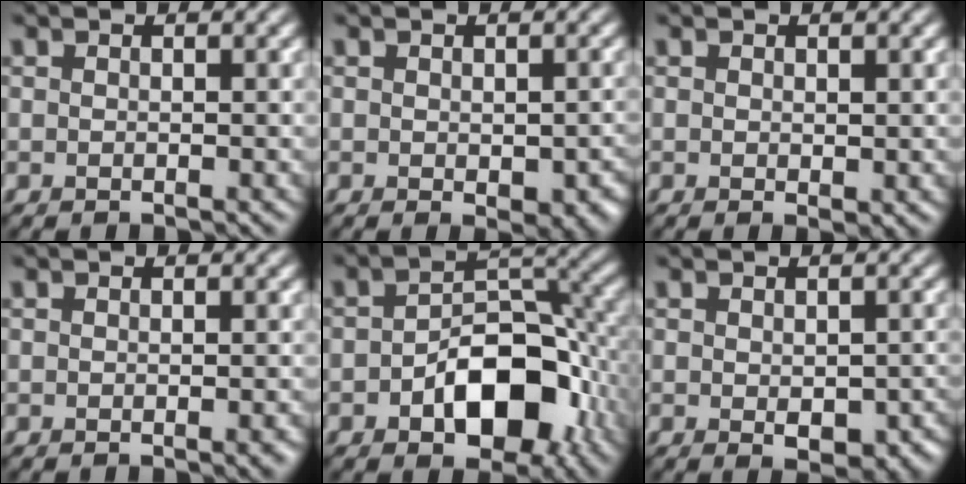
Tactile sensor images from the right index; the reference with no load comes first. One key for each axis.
{"total": 3.6, "fx": -0.8, "fy": 1.8, "fz": 3.0, "tx": -0.036, "ty": -0.010, "tz": -0.004}
{"total": 0.7, "fx": 0.1, "fy": 0.2, "fz": 0.7, "tx": -0.008, "ty": -0.002, "tz": 0.002}
{"total": 1.1, "fx": -0.4, "fy": 0.2, "fz": 1.0, "tx": -0.012, "ty": -0.002, "tz": -0.006}
{"total": 9.0, "fx": -3.1, "fy": 5.3, "fz": 6.6, "tx": -0.086, "ty": 0.003, "tz": -0.049}
{"total": 4.1, "fx": -1.1, "fy": 2.1, "fz": 3.3, "tx": -0.045, "ty": -0.013, "tz": -0.007}